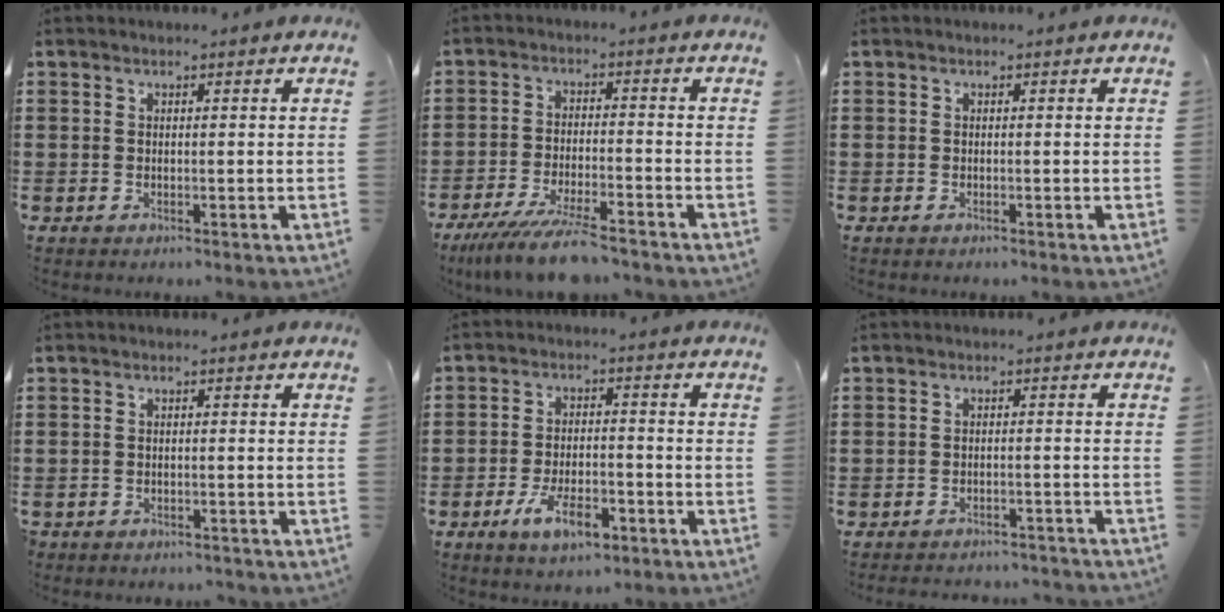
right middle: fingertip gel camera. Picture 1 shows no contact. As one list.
[{"total": 8.0, "force": [-6.7, 0.4, 4.4], "torque": [-0.097, -0.012, -0.127]}, {"total": 0.0}, {"total": 1.3, "force": [-1.2, 0.3, -0.1], "torque": [-0.002, 0.003, -0.028]}, {"total": 6.6, "force": [-3.9, 2.5, 4.7], "torque": [-0.095, 0.001, -0.070]}, {"total": 2.4, "force": [-2.4, 0.0, 0.1], "torque": [-0.008, -0.003, -0.049]}]